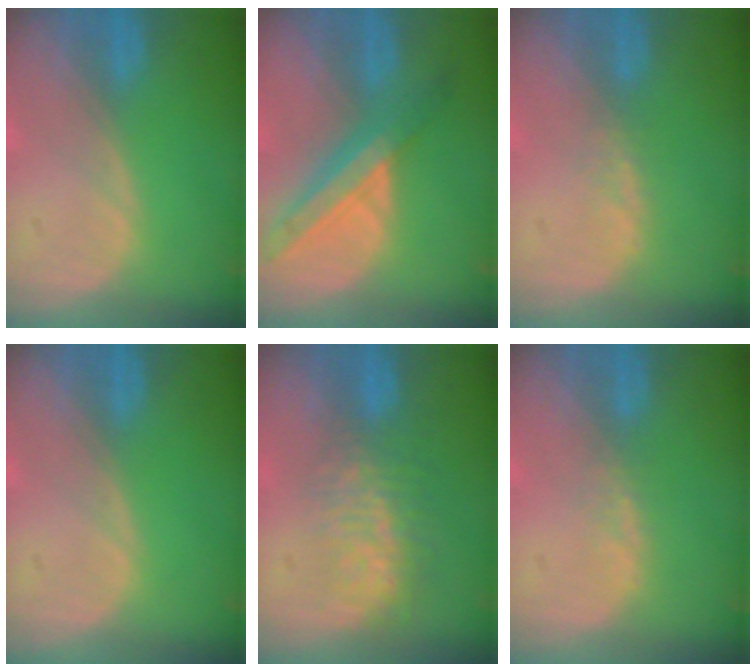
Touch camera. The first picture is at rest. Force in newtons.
{"total": 7.6, "press": 7.0, "slide": 2.8}
{"total": 1.0, "press": 1.0, "slide": 0.2}
{"total": 0.0}
{"total": 7.7, "press": 7.1, "slide": 3.1}
{"total": 1.0, "press": 1.0, "slide": 0.2}